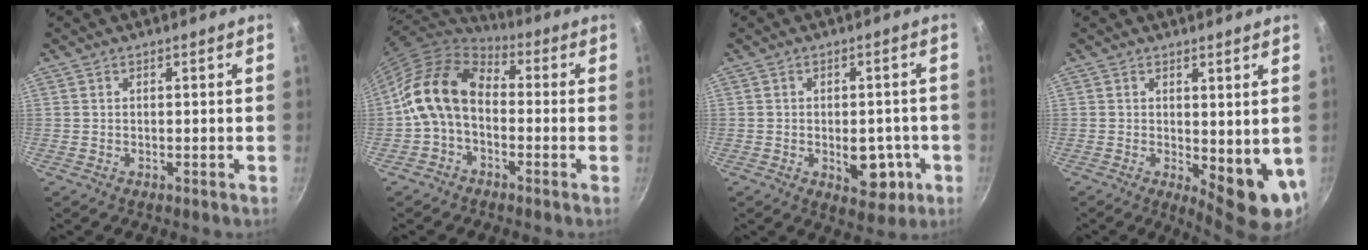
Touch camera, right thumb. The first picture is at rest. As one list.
[{"total": 13.3, "force": [-1.3, 8.9, 9.8], "torque": [-0.177, 0.039, -0.039]}, {"total": 7.7, "force": [-2.2, 4.4, 5.9], "torque": [-0.051, 0.009, -0.018]}, {"total": 10.0, "force": [-1.1, 3.6, 9.2], "torque": [-0.107, -0.023, -0.001]}]